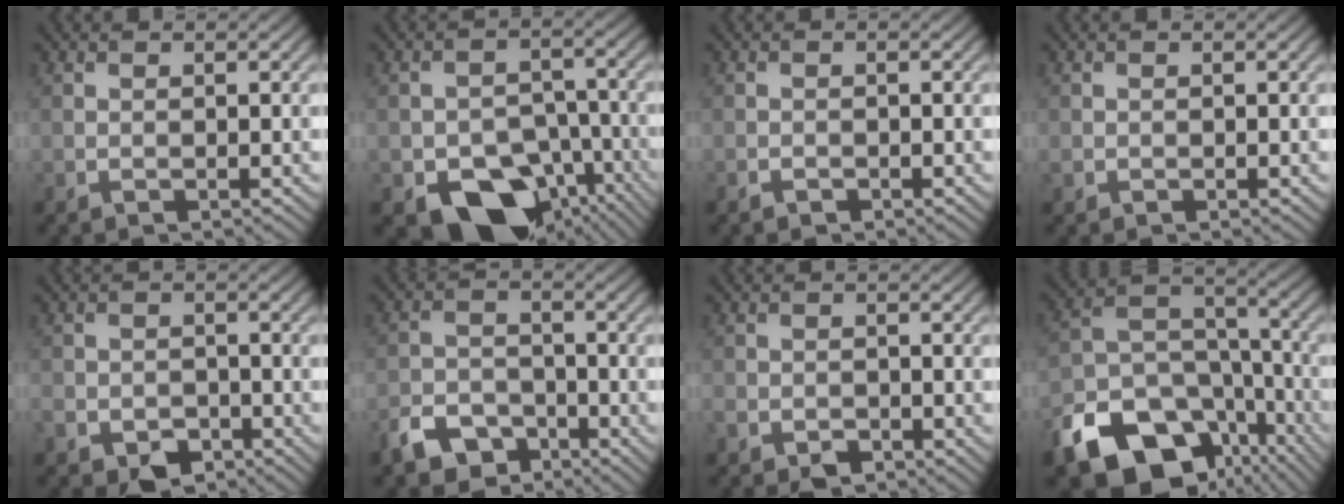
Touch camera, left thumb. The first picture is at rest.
{"total": 12.4, "force": [-7.6, 7.7, 6.2], "torque": [-0.088, -0.020, -0.111]}
{"total": 0.8, "force": [-0.6, 0.4, 0.2], "torque": [-0.003, -0.001, -0.011]}
{"total": 0.7, "force": [-0.2, 0.7, 0.2], "torque": [-0.004, -0.005, -0.004]}
{"total": 4.9, "force": [-3.5, 3.1, 1.7], "torque": [-0.030, -0.004, -0.060]}
{"total": 5.8, "force": [-4.2, 3.4, 2.3], "torque": [-0.048, -0.002, -0.089]}
{"total": 2.7, "force": [-2.0, 1.5, 0.9], "torque": [-0.016, -0.007, -0.044]}
{"total": 18.3, "force": [-10.9, 11.7, 8.8], "torque": [-0.202, -0.051, -0.175]}